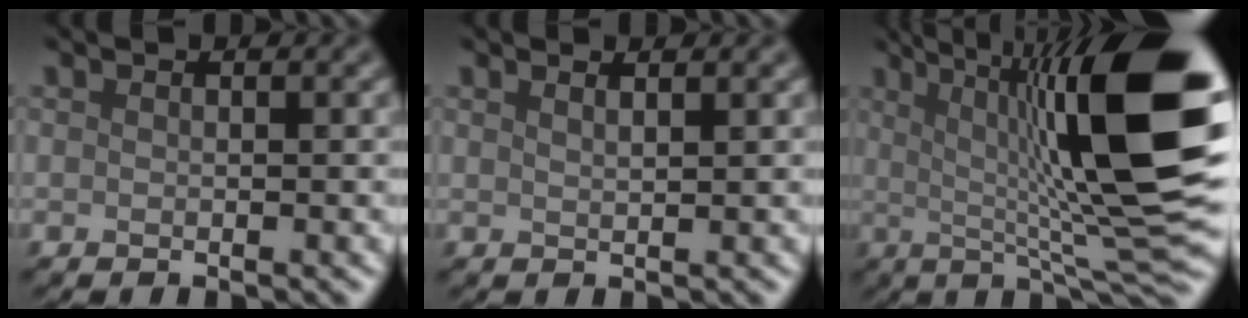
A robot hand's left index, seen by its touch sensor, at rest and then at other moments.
{"total": 1.7, "force": [1.2, 0.6, 1.0], "torque": [0.001, 0.001, 0.002]}
{"total": 15.9, "force": [3.0, 3.2, 15.2], "torque": [-0.211, 0.012, 0.046]}